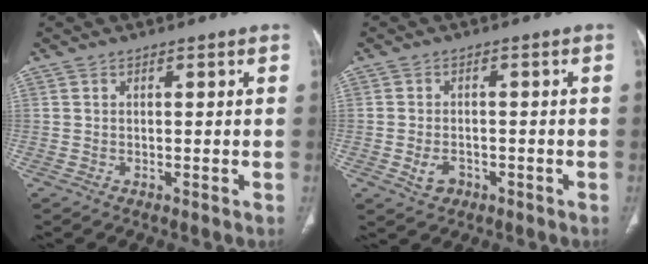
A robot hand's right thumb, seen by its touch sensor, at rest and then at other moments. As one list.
[{"total": 3.5, "force": [-1.4, 2.6, 1.9], "torque": [-0.031, 0.007, -0.017]}]